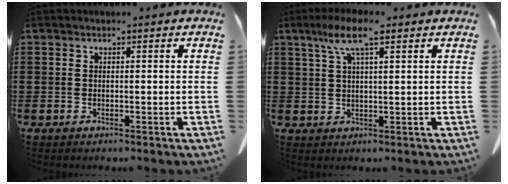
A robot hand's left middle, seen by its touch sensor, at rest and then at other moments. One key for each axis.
{"total": 6.8, "fx": 3.8, "fy": 1.3, "fz": 5.5, "tx": -0.115, "ty": 0.008, "tz": 0.065}